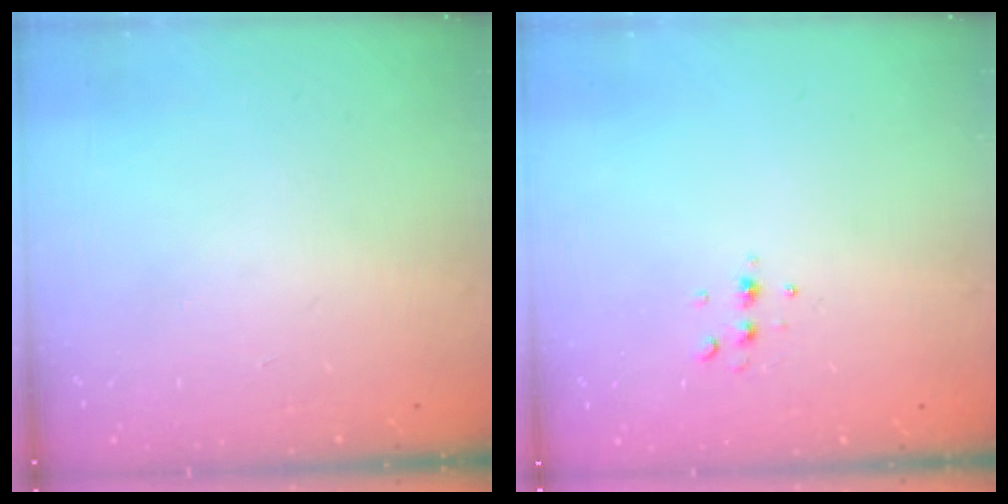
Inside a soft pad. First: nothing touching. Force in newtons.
{"total": 4.0, "press": 3.9, "slide": 0.9}